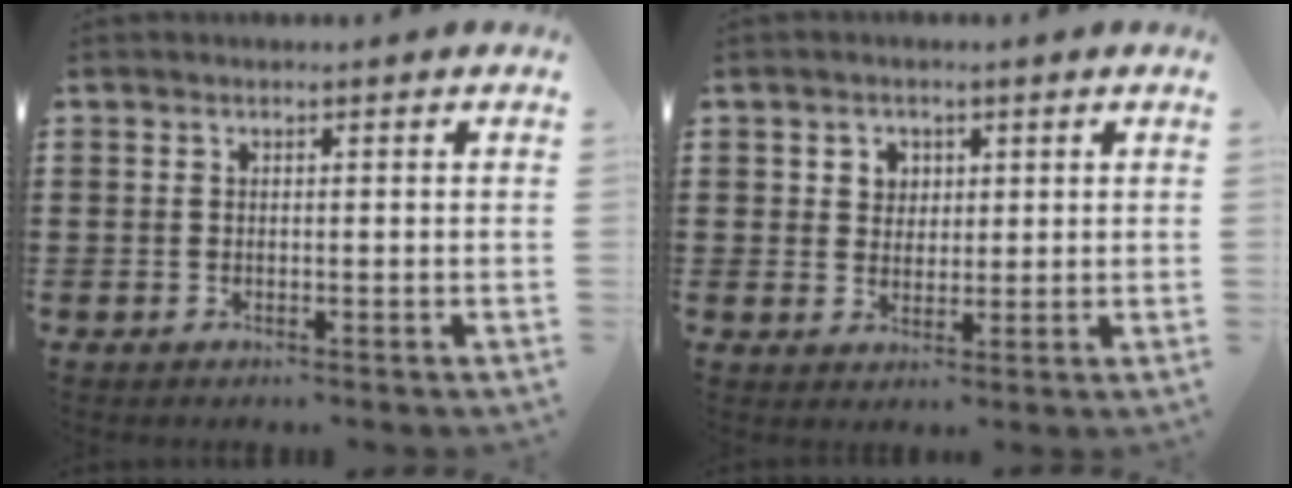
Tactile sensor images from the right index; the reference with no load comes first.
{"total": 2.8, "force": [1.1, 2.5, 0.4], "torque": [-0.020, 0.012, 0.018]}